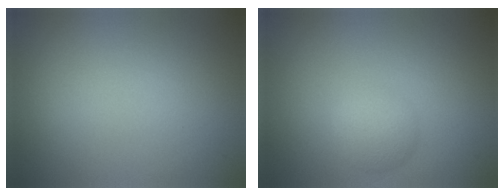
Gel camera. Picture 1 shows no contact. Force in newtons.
{"total": 2.4, "press": 2.4, "slide": 0.1}